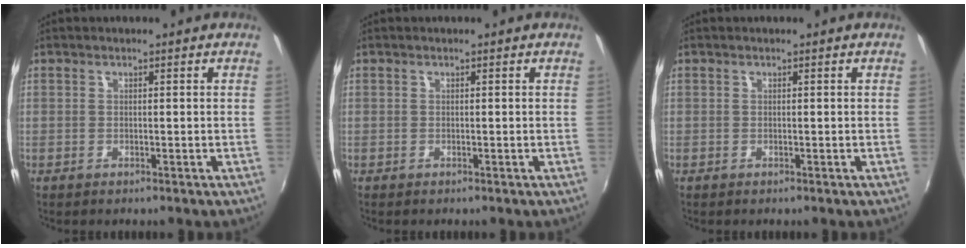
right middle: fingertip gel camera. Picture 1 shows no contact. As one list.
[{"total": 0.0}, {"total": 0.0}]